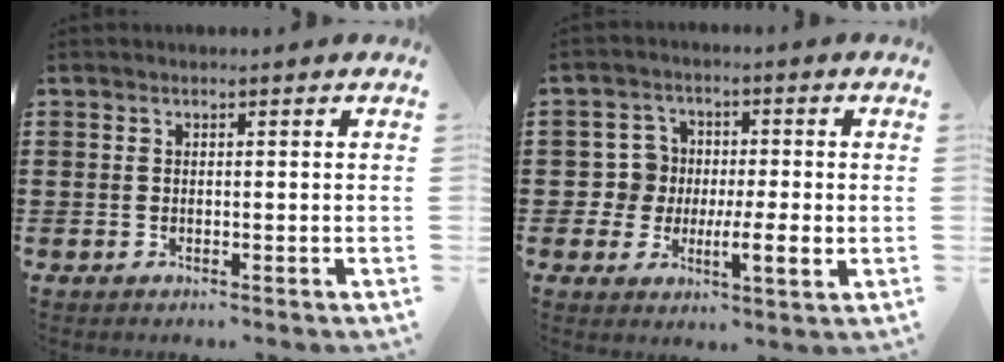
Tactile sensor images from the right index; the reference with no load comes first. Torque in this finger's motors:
{"motor_torque": [0.45, -0.14, 0.29, 0.03]}